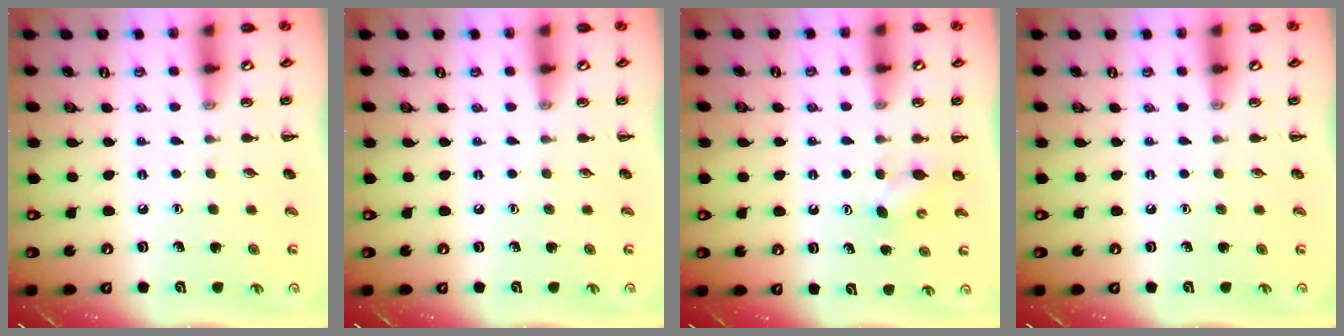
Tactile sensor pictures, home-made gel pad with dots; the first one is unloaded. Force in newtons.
{"total": 0.0}
{"total": 3.3, "press": 3.2, "slide": 0.7}
{"total": 0.0}